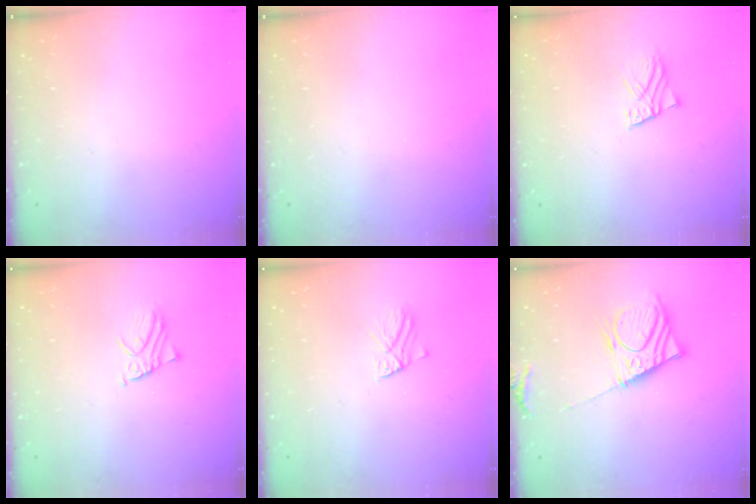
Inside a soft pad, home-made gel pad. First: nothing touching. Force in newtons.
{"total": 0.0}
{"total": 1.5, "press": 1.5, "slide": 0.2}
{"total": 2.0, "press": 2.0, "slide": 0.2}
{"total": 2.8, "press": 2.7, "slide": 0.3}
{"total": 10.9, "press": 10.7, "slide": 1.8}